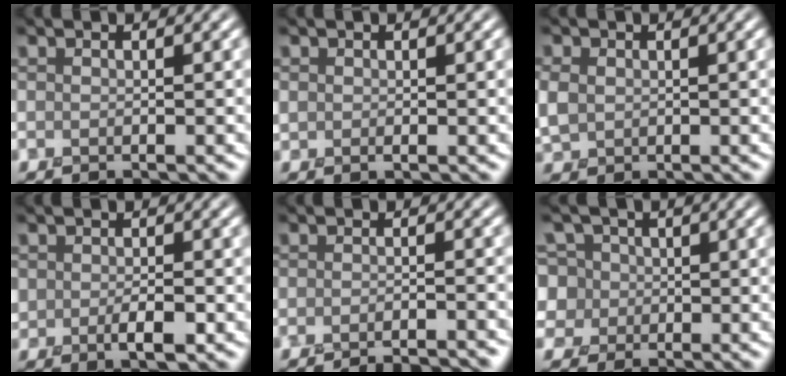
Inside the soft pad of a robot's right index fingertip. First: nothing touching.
{"total": 0.9, "force": [0.7, 0.3, -0.4], "torque": [0.010, 0.007, 0.012]}
{"total": 1.9, "force": [0.9, 1.6, 0.2], "torque": [-0.012, 0.012, 0.013]}
{"total": 2.1, "force": [-0.1, 1.5, 1.5], "torque": [-0.024, -0.002, 0.000]}
{"total": 4.1, "force": [-3.9, 0.7, 1.3], "torque": [0.009, 0.004, -0.051]}
{"total": 8.6, "force": [4.0, 7.1, 2.9], "torque": [-0.055, 0.051, 0.030]}